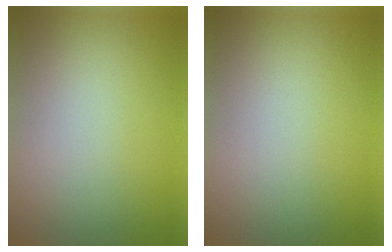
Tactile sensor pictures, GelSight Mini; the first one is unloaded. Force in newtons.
{"total": 0.0}